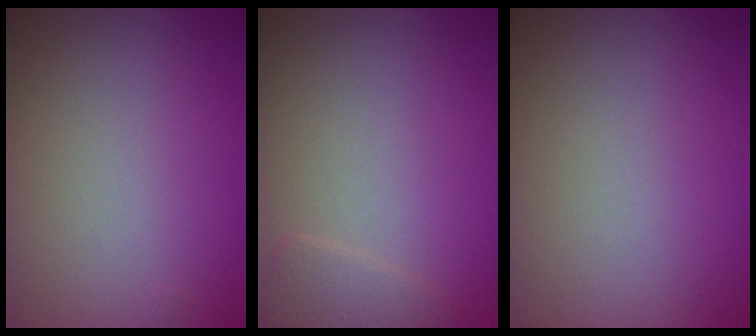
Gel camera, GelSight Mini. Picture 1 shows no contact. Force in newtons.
{"total": 1.4, "press": 1.3, "slide": 0.1}
{"total": 0.0}